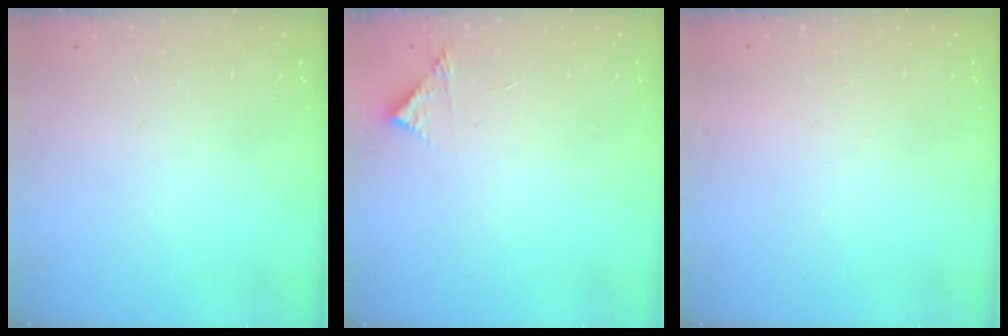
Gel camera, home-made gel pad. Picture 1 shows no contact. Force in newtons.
{"total": 3.7, "press": 3.7, "slide": 0.1}
{"total": 1.6, "press": 1.5, "slide": 0.1}